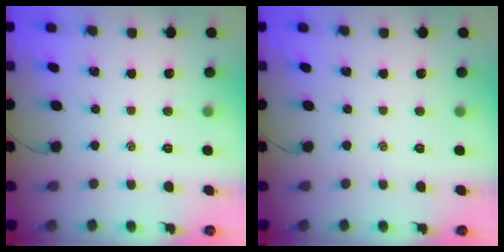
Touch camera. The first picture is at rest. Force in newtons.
{"total": 0.0}